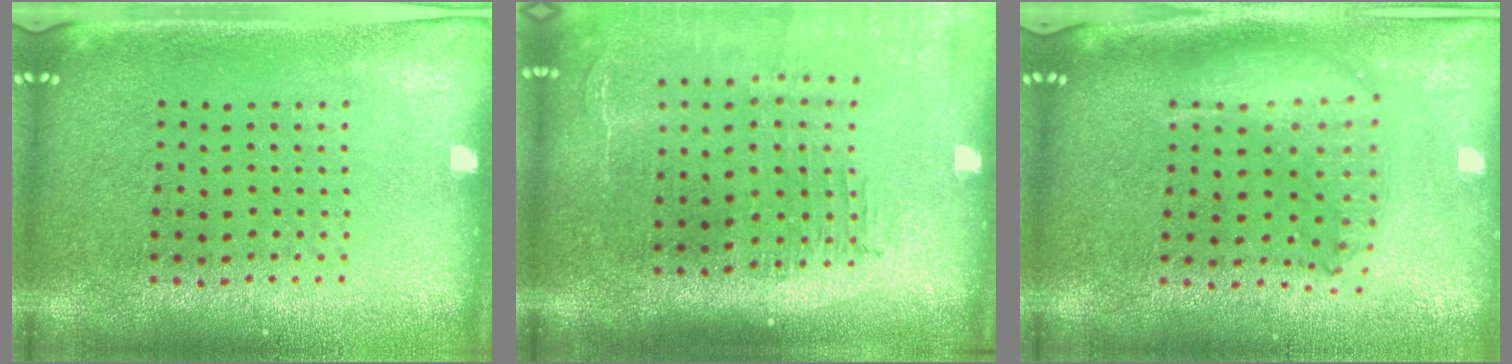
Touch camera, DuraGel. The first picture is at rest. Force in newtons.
{"total": 2.3, "press": 1.9, "slide": 1.3}
{"total": 1.9, "press": 1.6, "slide": 1.0}